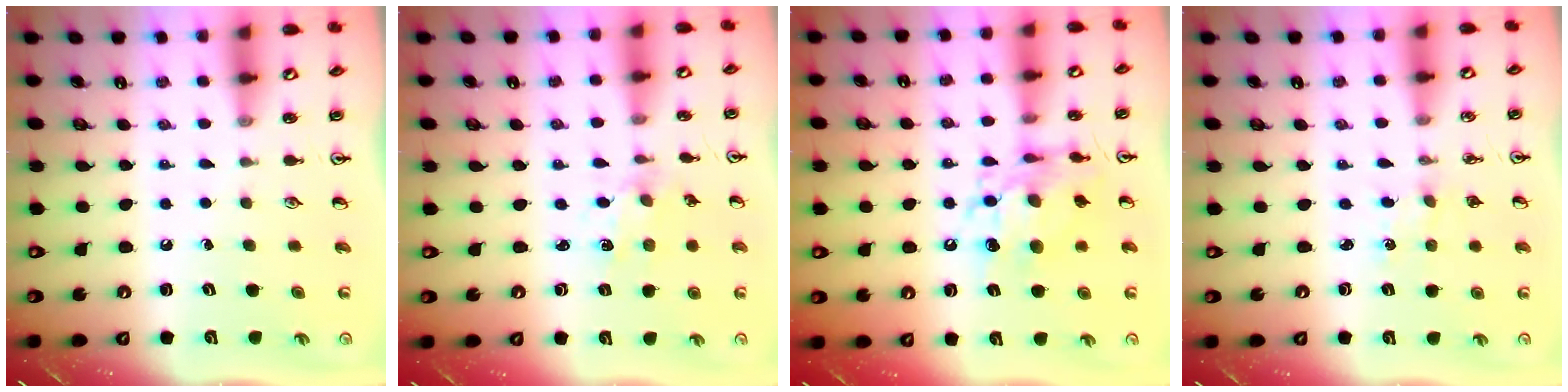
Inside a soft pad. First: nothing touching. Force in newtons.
{"total": 1.7, "press": 1.7, "slide": 0.3}
{"total": 10.9, "press": 10.9, "slide": 1.1}
{"total": 0.0}